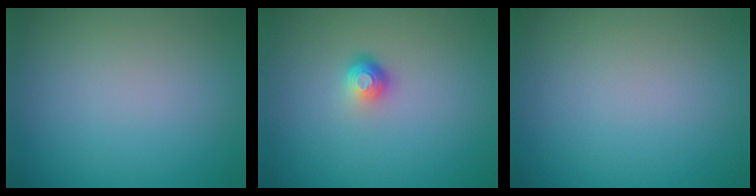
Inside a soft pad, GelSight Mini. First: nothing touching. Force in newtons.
{"total": 1.8, "press": 1.2, "slide": 1.3}
{"total": 0.0}